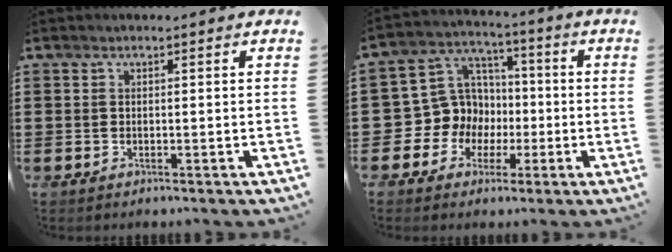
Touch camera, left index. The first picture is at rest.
{"total": 9.2, "force": [-0.7, 9.0, 1.6], "torque": [-0.084, -0.003, -0.008]}